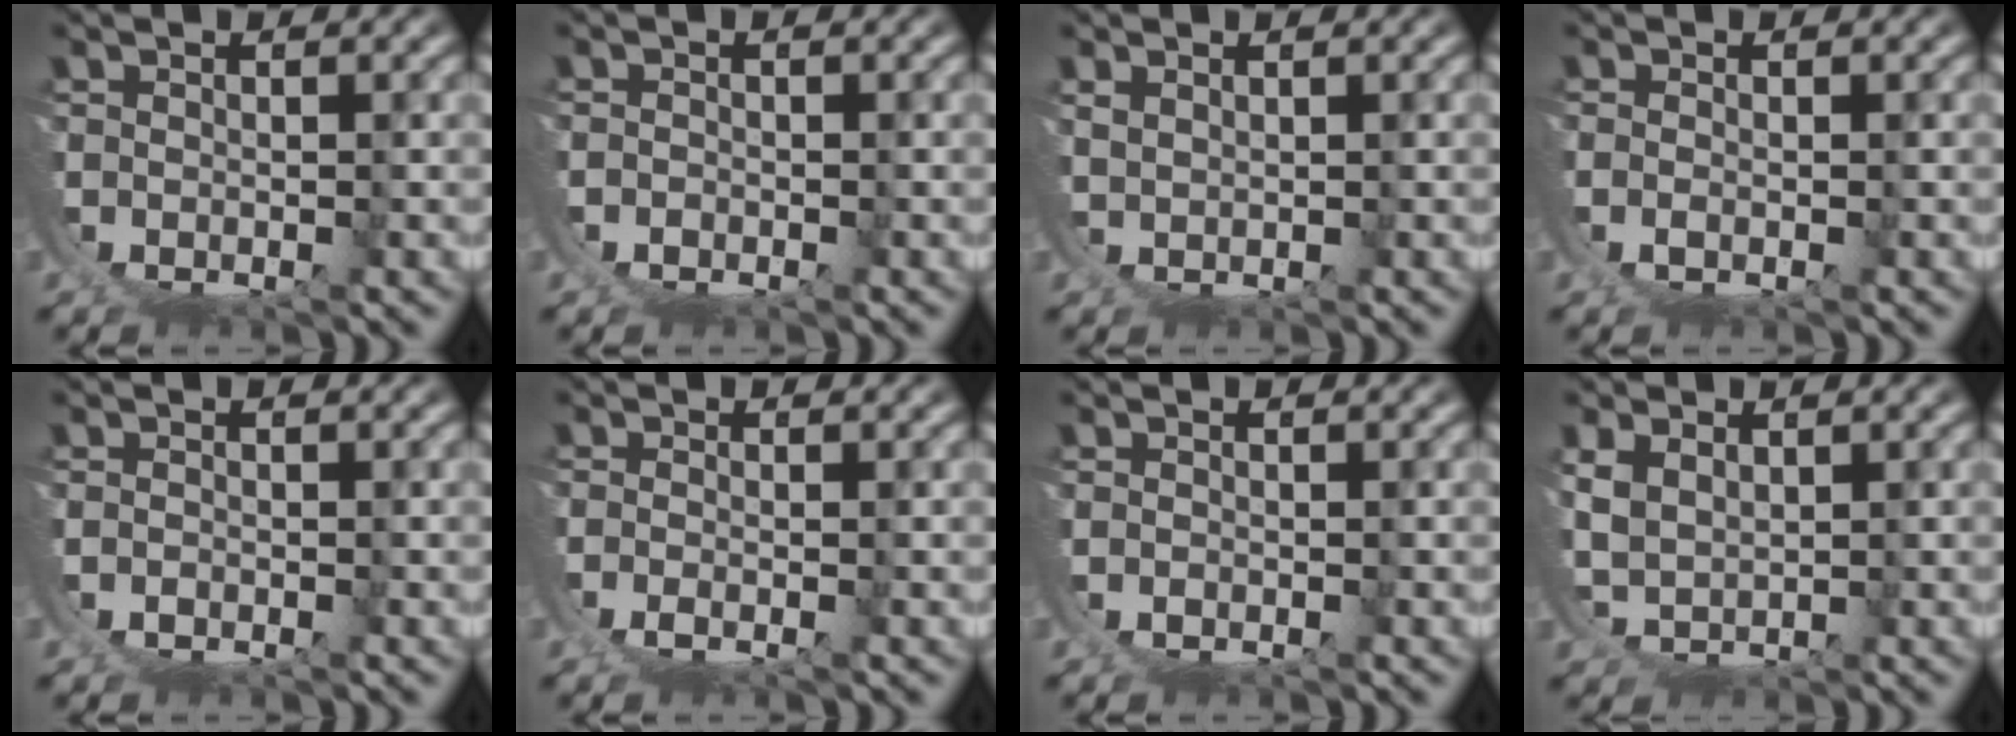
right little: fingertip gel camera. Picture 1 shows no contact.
{"total": 2.0, "force": [0.0, 1.9, 0.5], "torque": [-0.023, -0.002, -0.002]}
{"total": 1.6, "force": [1.4, -0.6, -0.5], "torque": [0.012, 0.006, 0.024]}
{"total": 0.9, "force": [0.5, -0.1, 0.7], "torque": [-0.015, -0.001, 0.013]}
{"total": 1.3, "force": [0.2, 1.2, 0.5], "torque": [-0.014, 0.000, 0.002]}
{"total": 1.6, "force": [0.4, 0.4, 1.5], "torque": [-0.040, -0.010, 0.013]}
{"total": 0.7, "force": [0.3, 0.6, 0.3], "torque": [-0.008, 0.001, 0.005]}
{"total": 3.1, "force": [3.1, -0.1, 0.4], "torque": [-0.018, -0.001, 0.061]}